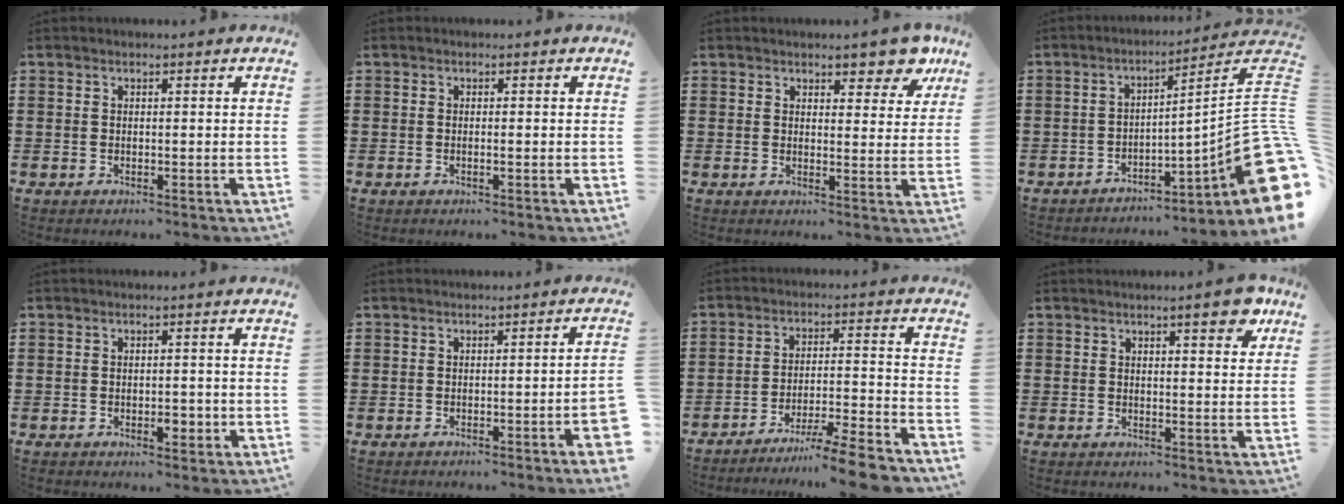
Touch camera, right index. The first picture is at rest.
{"total": 0.5, "force": [-0.2, -0.1, 0.4], "torque": [-0.008, -0.003, -0.003]}
{"total": 5.6, "force": [4.6, 2.0, 2.4], "torque": [-0.038, -0.011, 0.081]}
{"total": 11.3, "force": [-2.3, 3.0, 10.7], "torque": [-0.144, -0.019, -0.044]}
{"total": 2.7, "force": [-0.9, 1.3, 2.2], "torque": [-0.033, -0.003, -0.018]}
{"total": 2.6, "force": [-1.4, -0.1, 2.2], "torque": [-0.032, -0.004, -0.025]}
{"total": 8.1, "force": [-7.2, -0.3, 3.7], "torque": [-0.058, 0.002, -0.139]}
{"total": 4.9, "force": [3.0, 1.2, 3.8], "torque": [-0.041, -0.008, 0.042]}